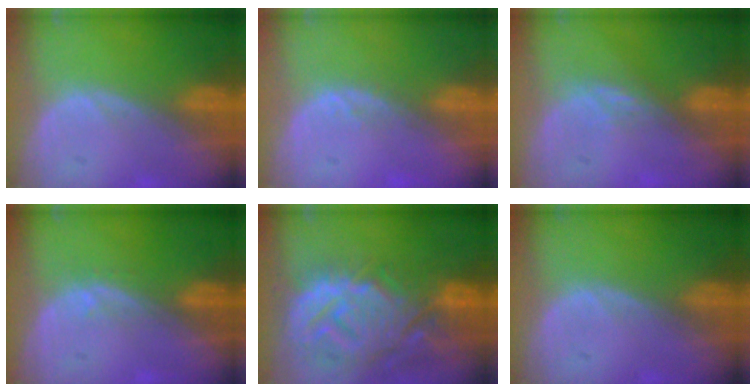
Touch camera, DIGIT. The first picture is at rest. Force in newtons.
{"total": 1.3, "press": 1.2, "slide": 0.6}
{"total": 2.4, "press": 1.9, "slide": 1.4}
{"total": 0.7, "press": 0.7, "slide": 0.2}
{"total": 14.3, "press": 12.3, "slide": 7.3}
{"total": 0.0}